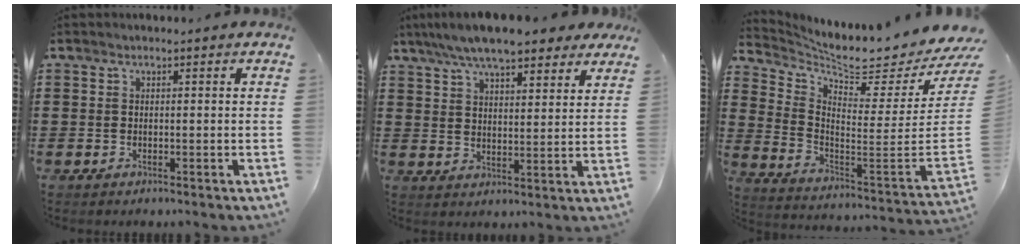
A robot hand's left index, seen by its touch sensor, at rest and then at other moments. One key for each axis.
{"total": 8.2, "fx": 7.1, "fy": 1.6, "fz": 3.7, "tx": -0.096, "ty": -0.013, "tz": 0.130}
{"total": 6.5, "fx": 5.9, "fy": -0.2, "fz": 2.6, "tx": -0.073, "ty": -0.077, "tz": 0.086}